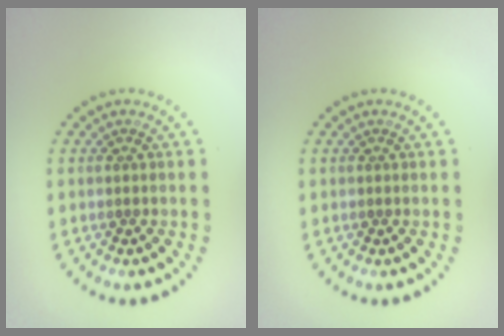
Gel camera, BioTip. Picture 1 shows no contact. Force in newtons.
{"total": 0.0}